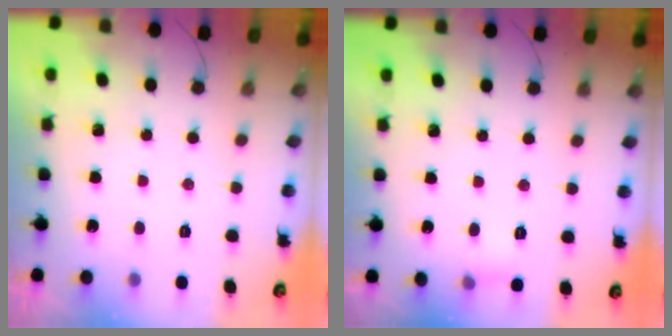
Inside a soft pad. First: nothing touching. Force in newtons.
{"total": 5.1, "press": 4.8, "slide": 1.6}